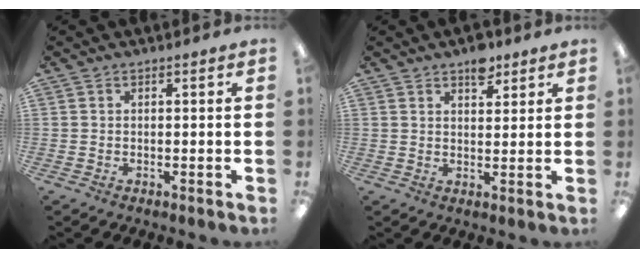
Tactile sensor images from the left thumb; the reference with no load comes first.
{"total": 5.0, "force": [3.6, 2.4, 2.3], "torque": [-0.013, -0.021, 0.059]}